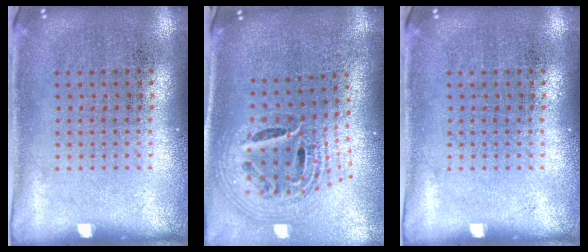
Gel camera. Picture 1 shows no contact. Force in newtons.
{"total": 2.2, "press": 1.6, "slide": 1.6}
{"total": 0.0}